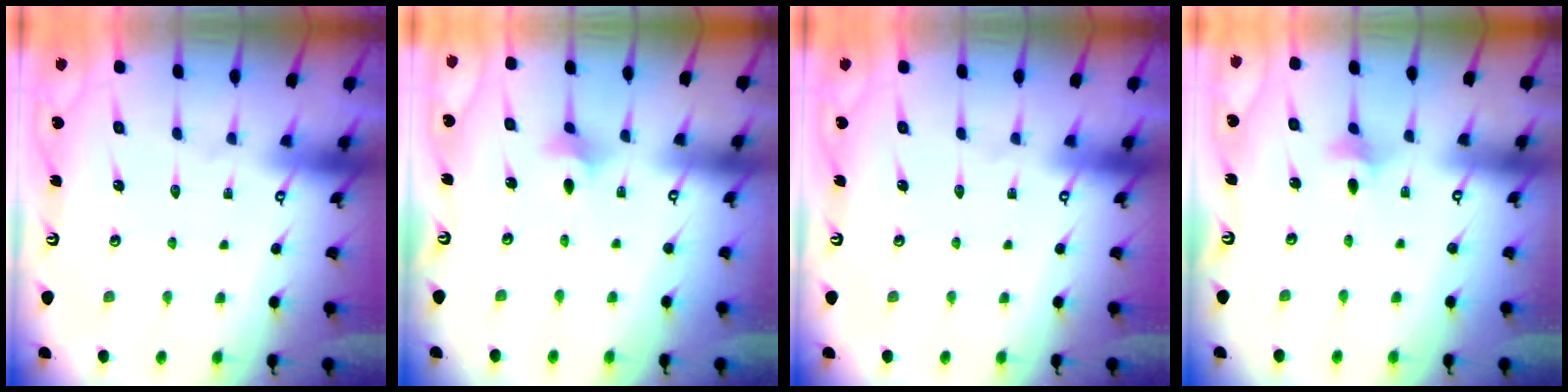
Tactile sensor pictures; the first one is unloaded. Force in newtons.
{"total": 3.6, "press": 3.5, "slide": 0.8}
{"total": 0.0}
{"total": 3.3, "press": 3.2, "slide": 0.6}